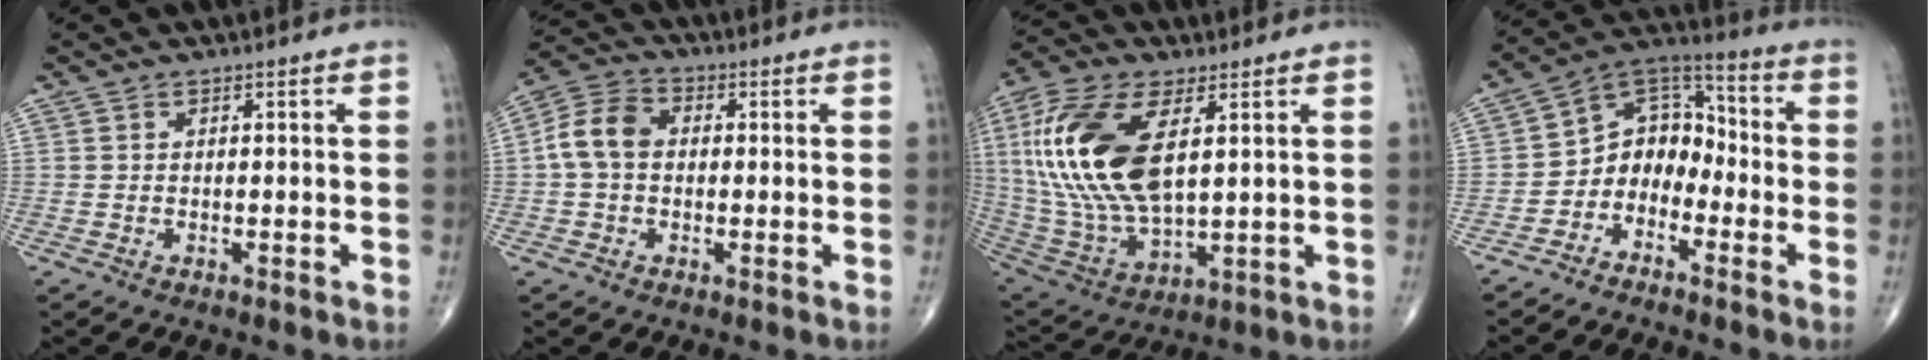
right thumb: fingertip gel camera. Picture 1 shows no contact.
{"total": 7.6, "force": [0.1, 5.5, 5.2], "torque": [-0.097, 0.026, -0.008]}
{"total": 22.7, "force": [5.2, 11.1, 19.1], "torque": [-0.412, -0.020, 0.100]}
{"total": 9.3, "force": [-3.7, 7.3, 4.3], "torque": [-0.033, 0.073, -0.087]}